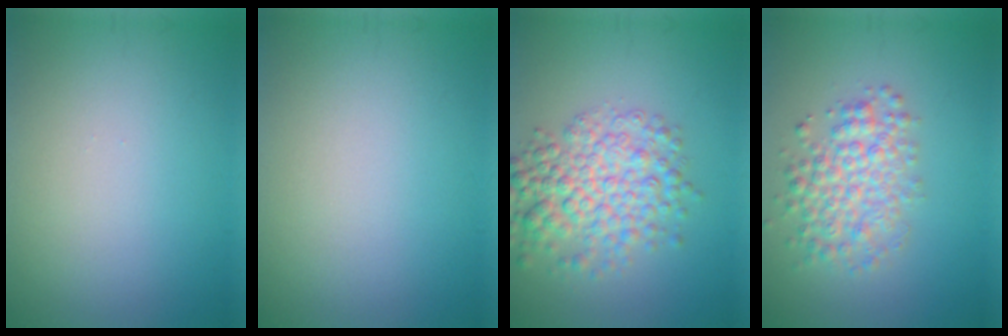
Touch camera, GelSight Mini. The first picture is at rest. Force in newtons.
{"total": 0.0}
{"total": 6.1, "press": 6.1, "slide": 0.1}
{"total": 4.3, "press": 4.3, "slide": 0.1}